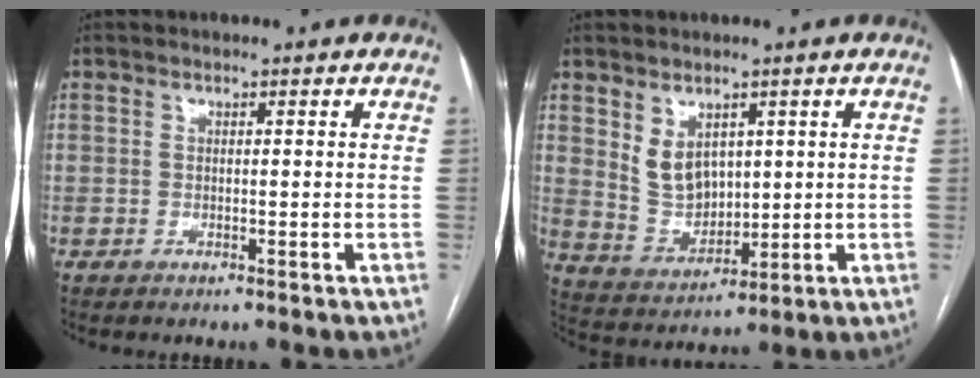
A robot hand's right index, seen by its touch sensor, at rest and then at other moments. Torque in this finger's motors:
{"motor_torque": [0.08, 0.08, 0.23, 0.03]}